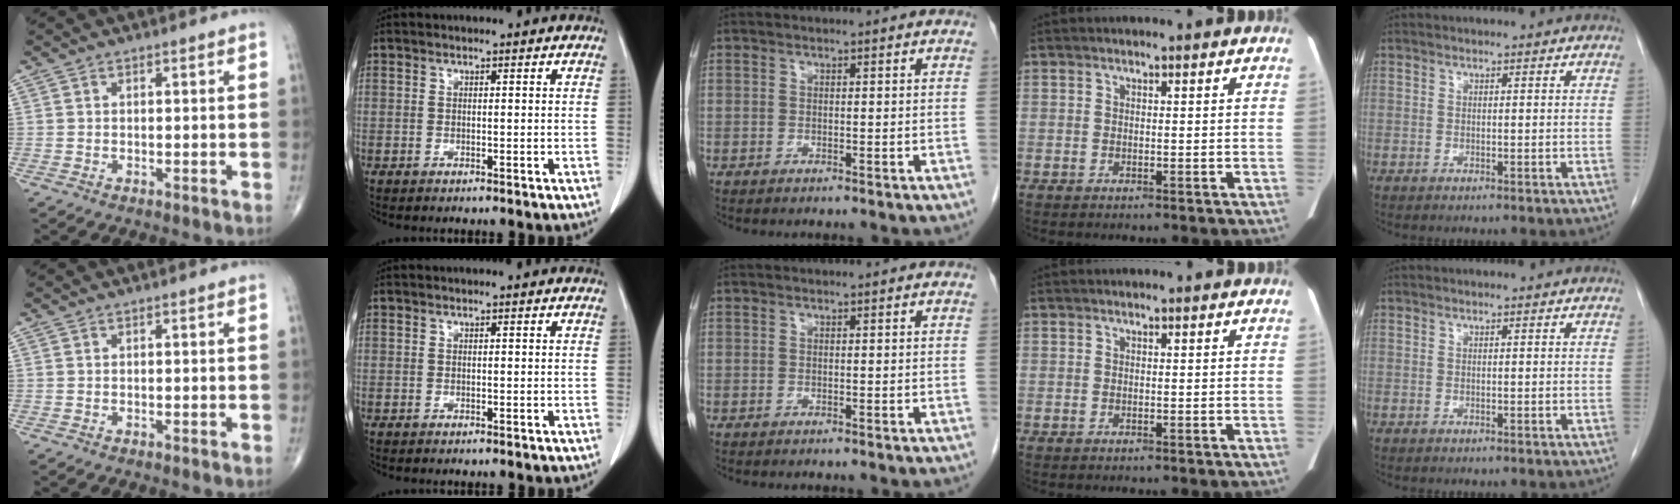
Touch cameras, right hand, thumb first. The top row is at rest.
{}